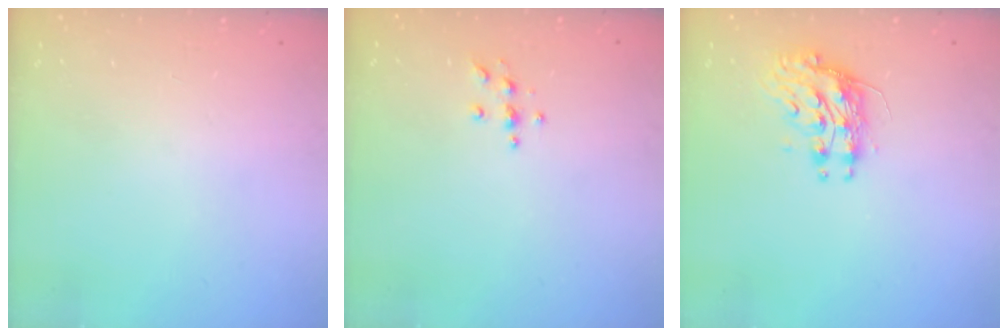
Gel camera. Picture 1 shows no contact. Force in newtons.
{"total": 4.3, "press": 4.3, "slide": 0.5}
{"total": 9.2, "press": 9.2, "slide": 0.9}